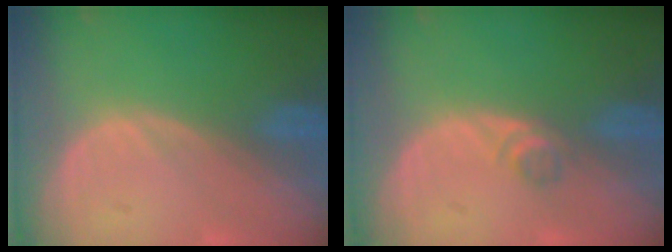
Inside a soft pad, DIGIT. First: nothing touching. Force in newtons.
{"total": 1.8, "press": 1.5, "slide": 0.9}